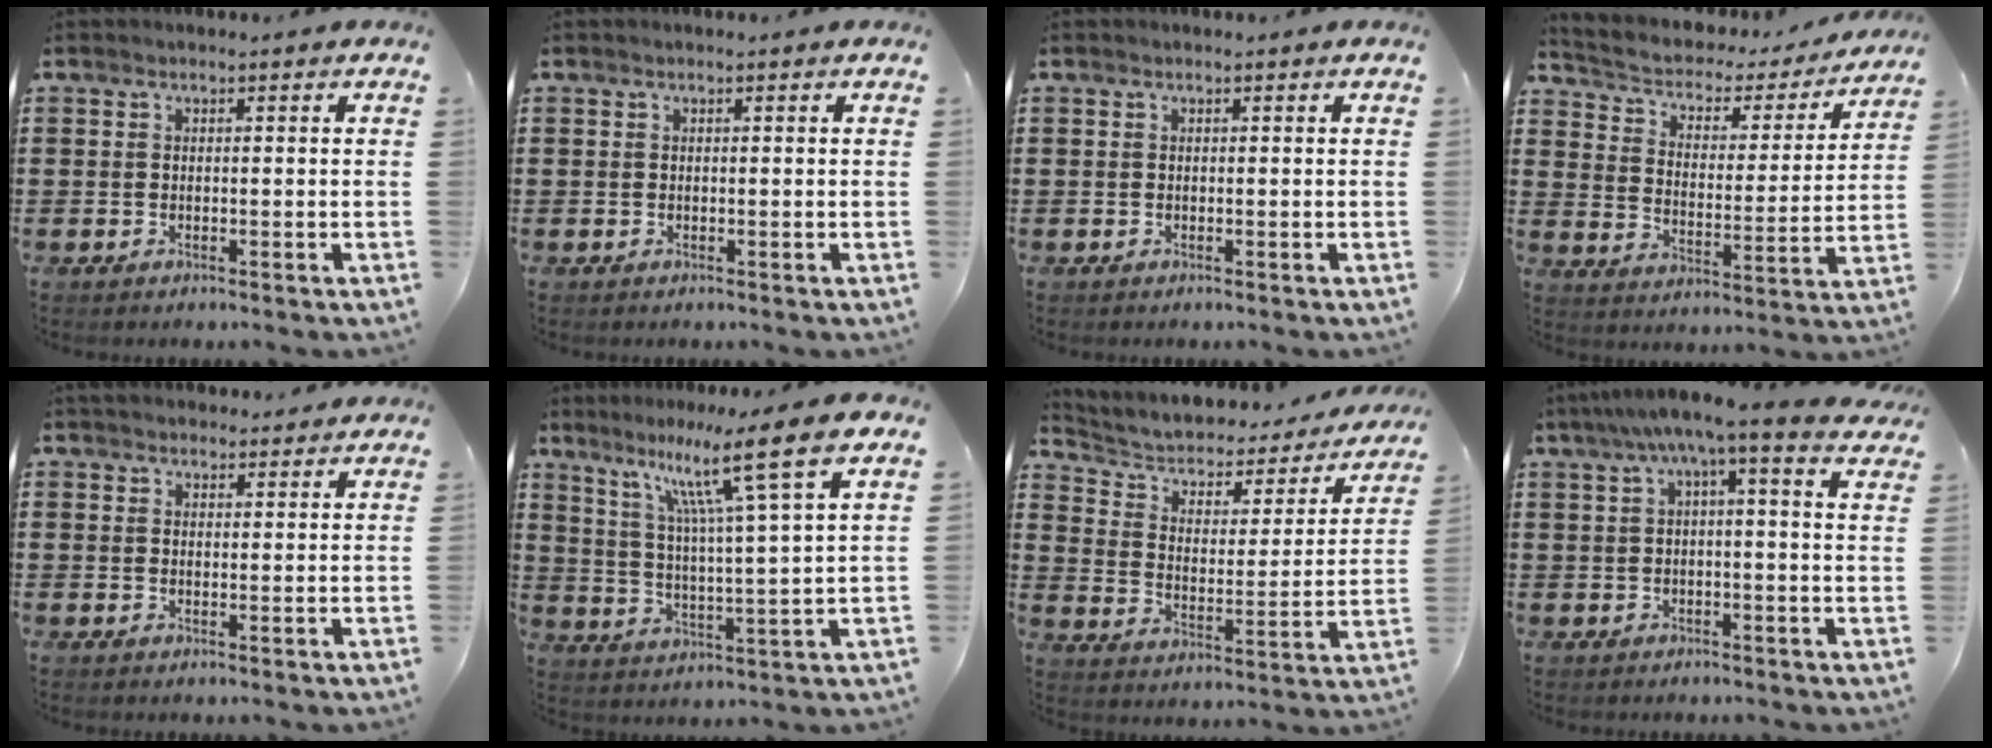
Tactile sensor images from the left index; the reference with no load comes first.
{"total": 0.0}
{"total": 0.0}
{"total": 2.6, "force": [1.9, 1.6, 0.7], "torque": [-0.032, -0.021, 0.022]}
{"total": 2.4, "force": [2.3, 0.7, 0.1], "torque": [-0.007, -0.001, 0.045]}
{"total": 12.3, "force": [8.4, -0.1, 9.0], "torque": [-0.174, -0.039, 0.127]}
{"total": 3.7, "force": [2.5, 2.3, 1.5], "torque": [-0.048, -0.020, 0.033]}
{"total": 5.4, "force": [2.7, 0.4, 4.6], "torque": [-0.089, -0.010, 0.040]}